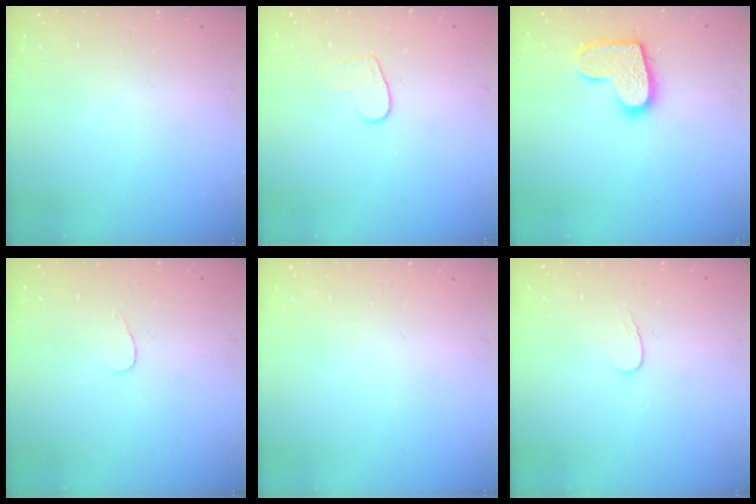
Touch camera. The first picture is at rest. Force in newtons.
{"total": 5.4, "press": 5.4, "slide": 0.3}
{"total": 12.7, "press": 12.7, "slide": 0.7}
{"total": 2.8, "press": 2.8, "slide": 0.3}
{"total": 0.0}
{"total": 3.9, "press": 3.9, "slide": 0.4}